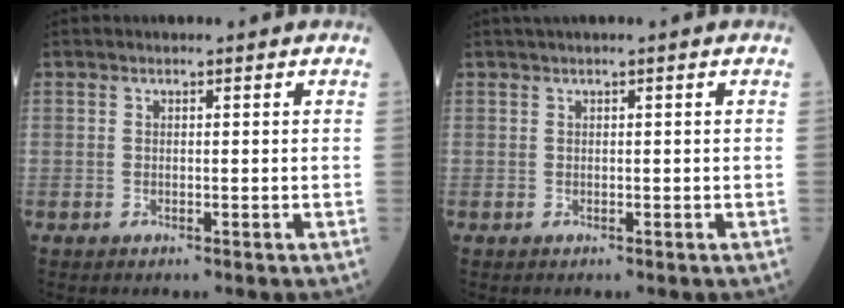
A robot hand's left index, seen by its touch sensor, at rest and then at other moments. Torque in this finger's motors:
{"motor_torque": [0.35, -0.36, 0.00, 0.04]}